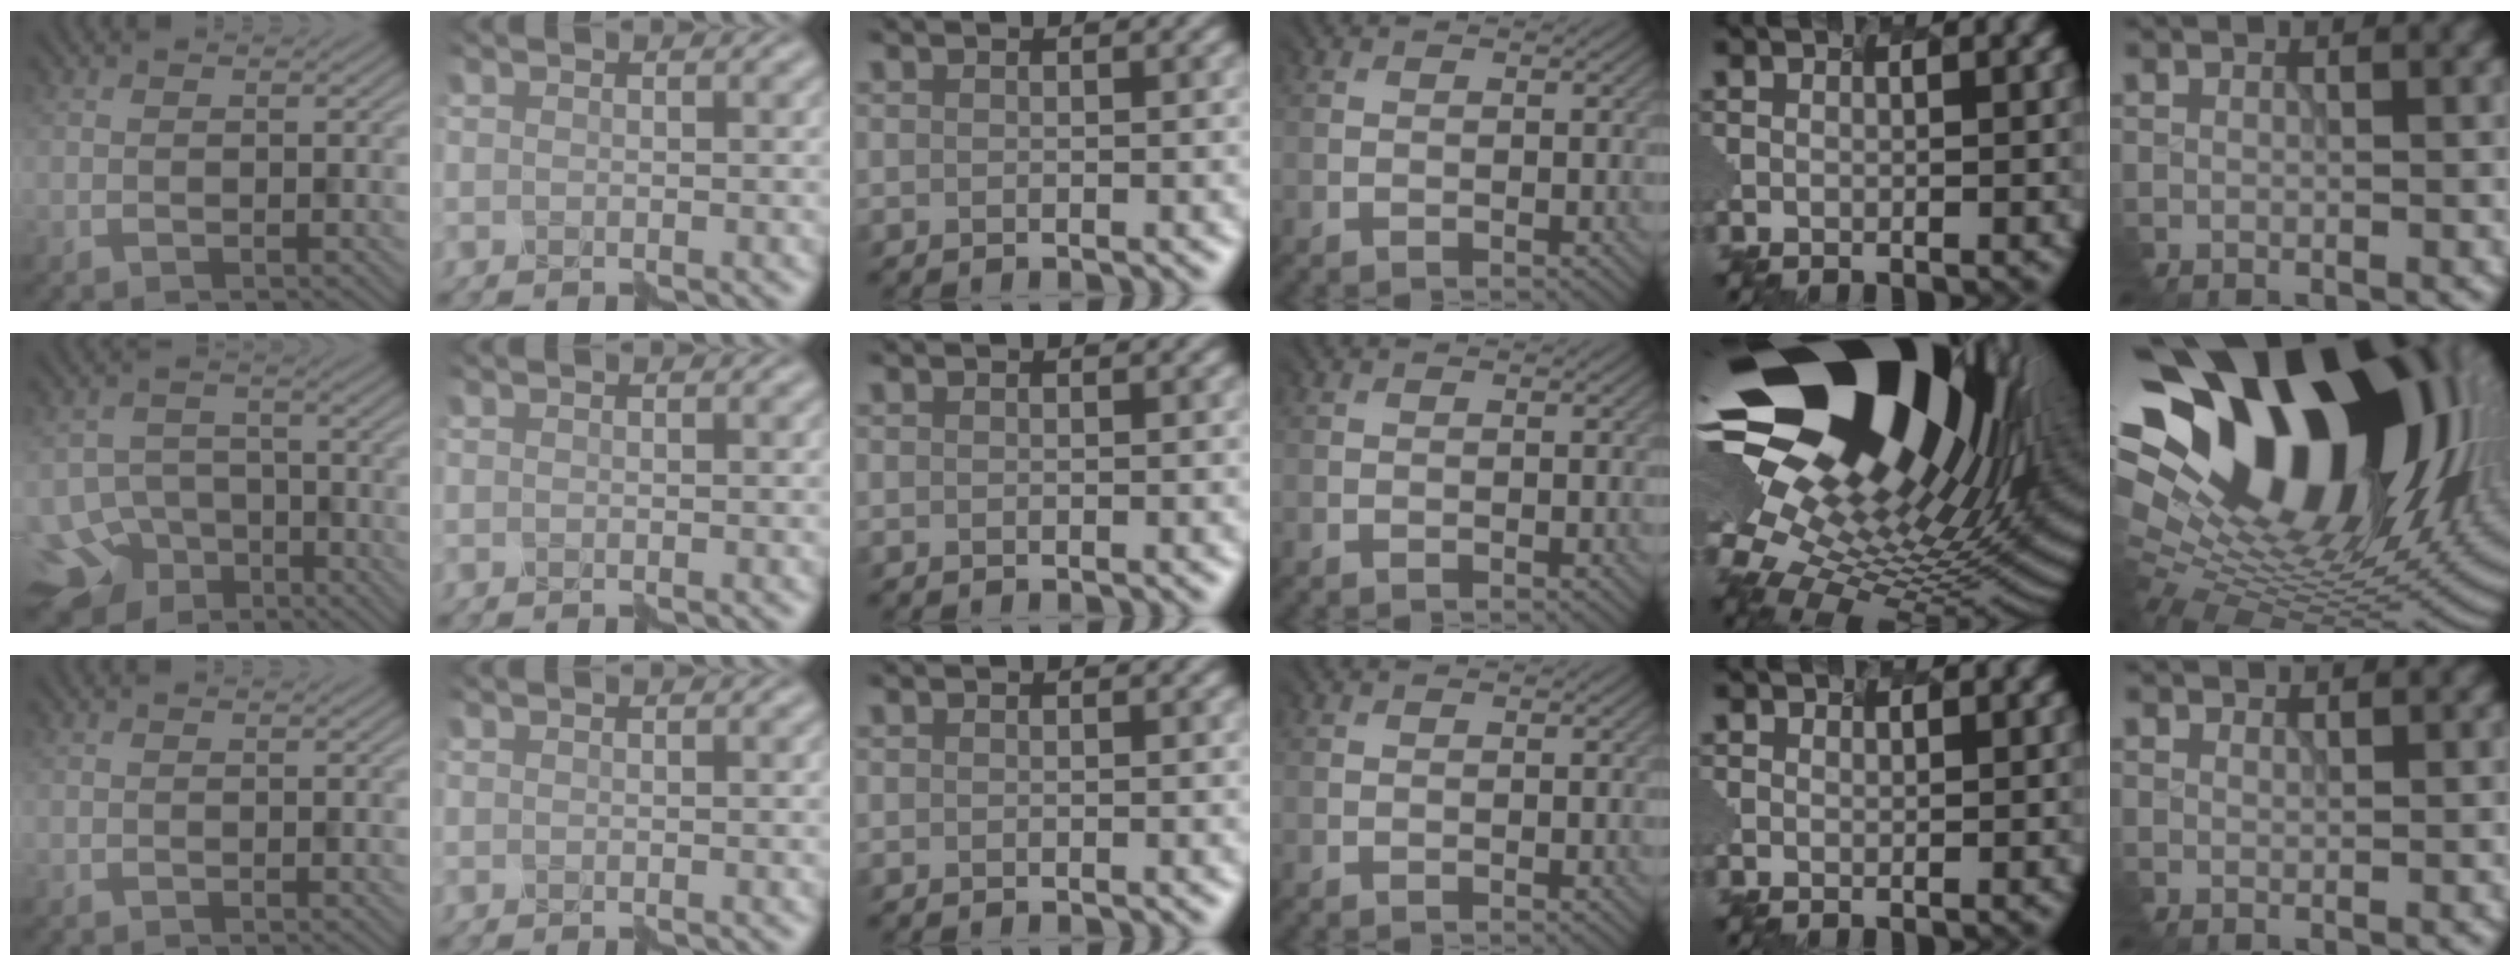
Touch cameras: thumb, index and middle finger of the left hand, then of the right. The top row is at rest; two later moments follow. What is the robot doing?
{"motion": "assemble", "object": "hinged jar"}